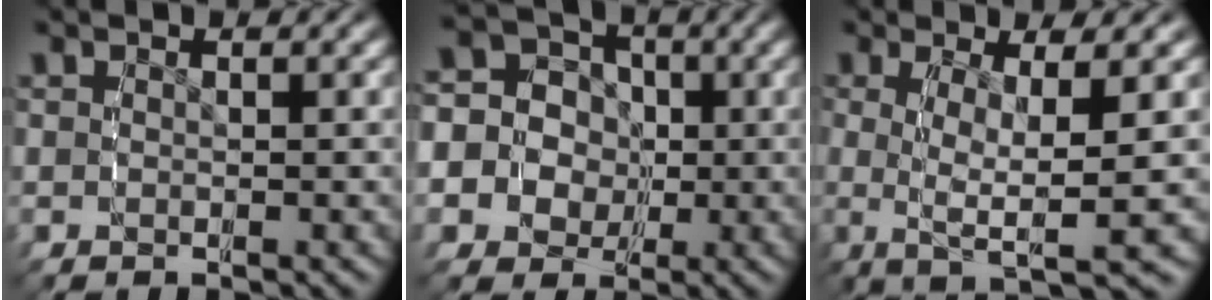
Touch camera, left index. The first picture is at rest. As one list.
[{"total": 14.0, "force": [-0.7, 13.0, 5.1], "torque": [-0.143, -0.032, -0.028]}, {"total": 7.8, "force": [-1.4, 3.2, 7.0], "torque": [-0.114, -0.022, -0.012]}]